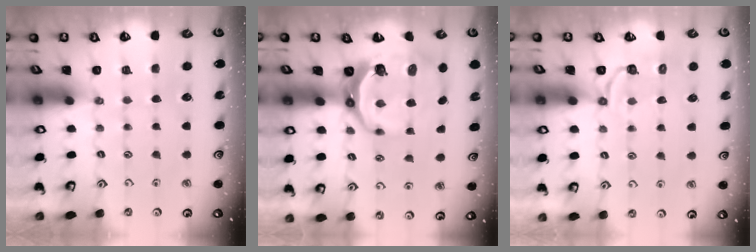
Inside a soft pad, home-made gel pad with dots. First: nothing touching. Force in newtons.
{"total": 12.1, "press": 11.2, "slide": 4.6}
{"total": 3.8, "press": 2.9, "slide": 2.5}